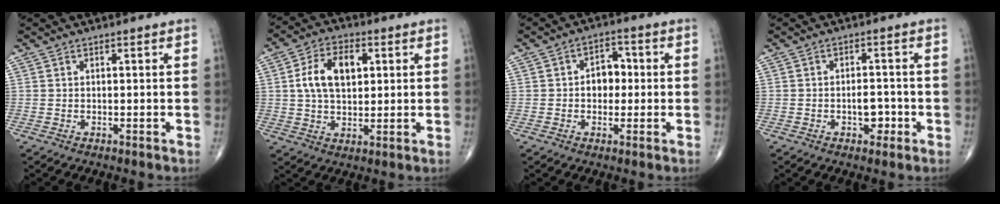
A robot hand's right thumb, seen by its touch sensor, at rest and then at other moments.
{"total": 10.4, "force": [2.2, 6.3, 8.0], "torque": [-0.130, 0.005, 0.038]}
{"total": 5.5, "force": [0.0, 4.0, 3.7], "torque": [-0.028, 0.016, -0.008]}
{"total": 3.8, "force": [-1.4, 2.3, 2.7], "torque": [-0.021, 0.012, -0.019]}